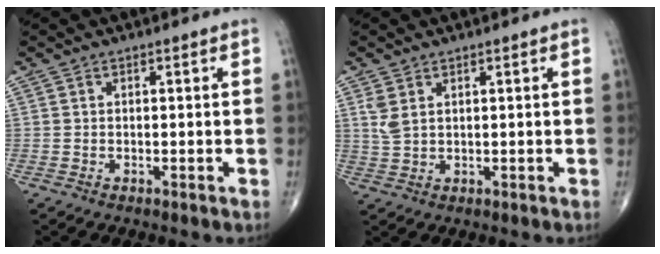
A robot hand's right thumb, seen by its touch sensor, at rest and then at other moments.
{"total": 2.9, "force": [1.4, 1.5, 2.0], "torque": [-0.046, 0.002, 0.038]}